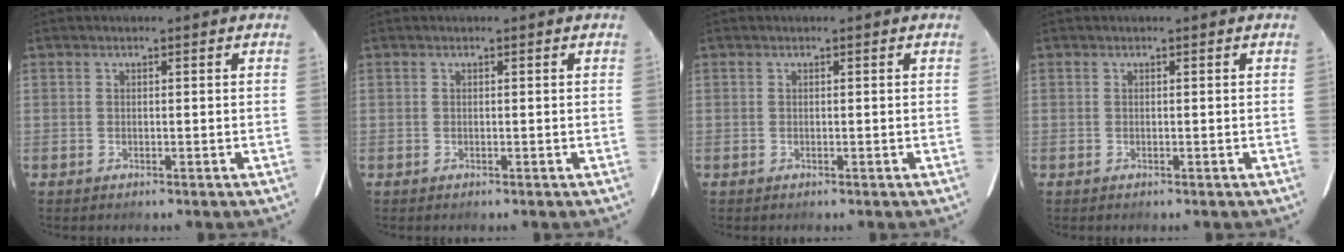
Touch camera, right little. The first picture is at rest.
{"total": 0.0}
{"total": 0.0}
{"total": 0.0}